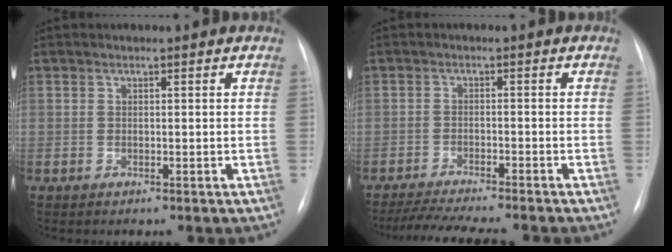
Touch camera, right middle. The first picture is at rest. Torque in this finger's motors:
{"motor_torque": [0.52, -0.57, 0.07, 0.02]}